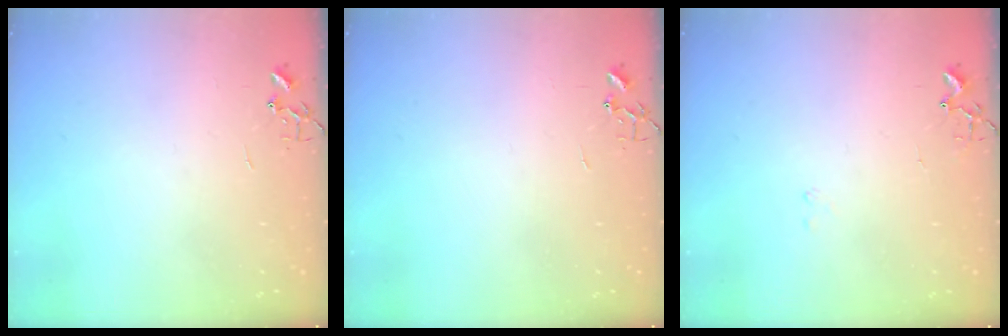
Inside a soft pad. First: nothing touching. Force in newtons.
{"total": 0.0}
{"total": 8.6, "press": 8.5, "slide": 0.7}